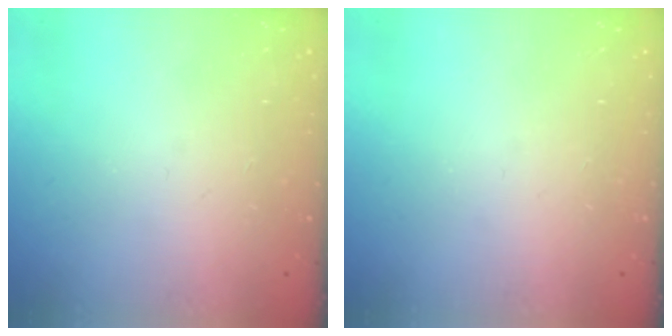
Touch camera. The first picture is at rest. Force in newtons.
{"total": 0.0}